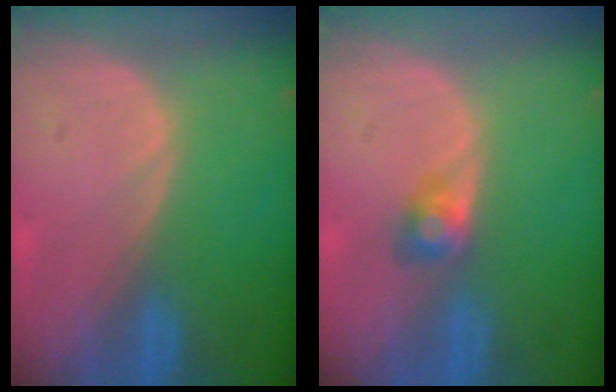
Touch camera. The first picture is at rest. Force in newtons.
{"total": 2.4, "press": 2.4, "slide": 0.4}